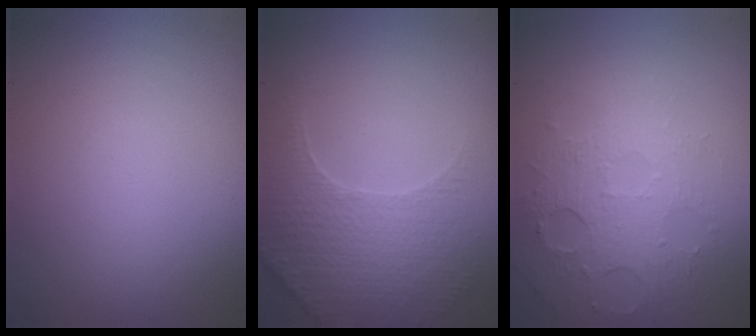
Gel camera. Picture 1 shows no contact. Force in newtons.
{"total": 3.8, "press": 3.7, "slide": 0.9}
{"total": 3.5, "press": 3.2, "slide": 1.4}